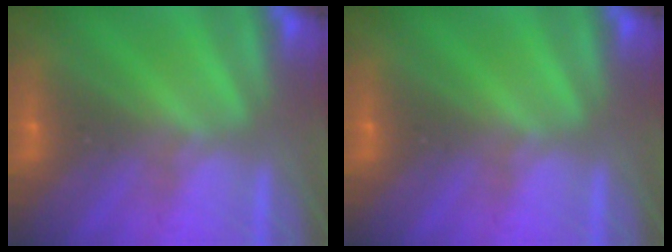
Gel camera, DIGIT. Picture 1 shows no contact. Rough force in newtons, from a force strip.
{"total": 0.0}